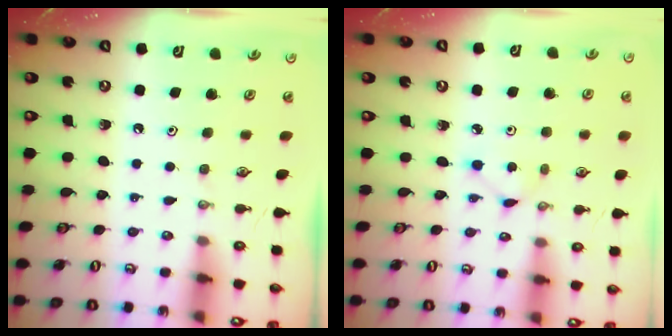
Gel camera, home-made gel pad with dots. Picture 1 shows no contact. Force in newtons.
{"total": 1.8, "press": 1.7, "slide": 0.2}